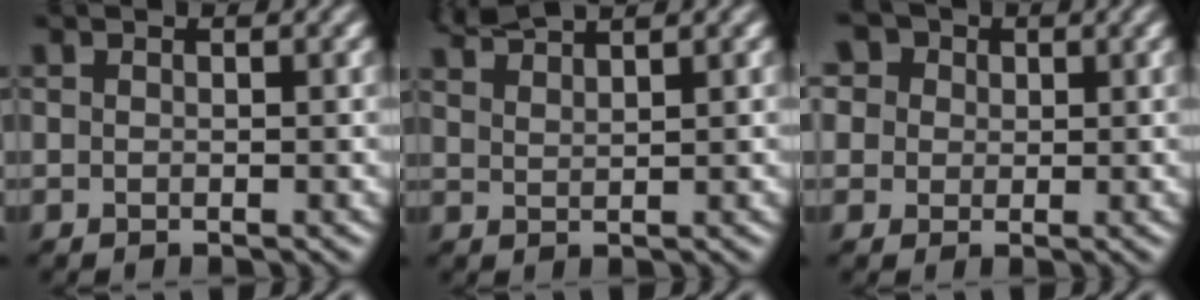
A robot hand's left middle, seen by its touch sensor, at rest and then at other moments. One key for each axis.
{"total": 3.3, "fx": 3.2, "fy": 0.2, "fz": 0.9, "tx": -0.009, "ty": 0.010, "tz": 0.055}
{"total": 7.9, "fx": 4.3, "fy": 5.7, "fz": 3.3, "tx": -0.073, "ty": 0.029, "tz": 0.040}